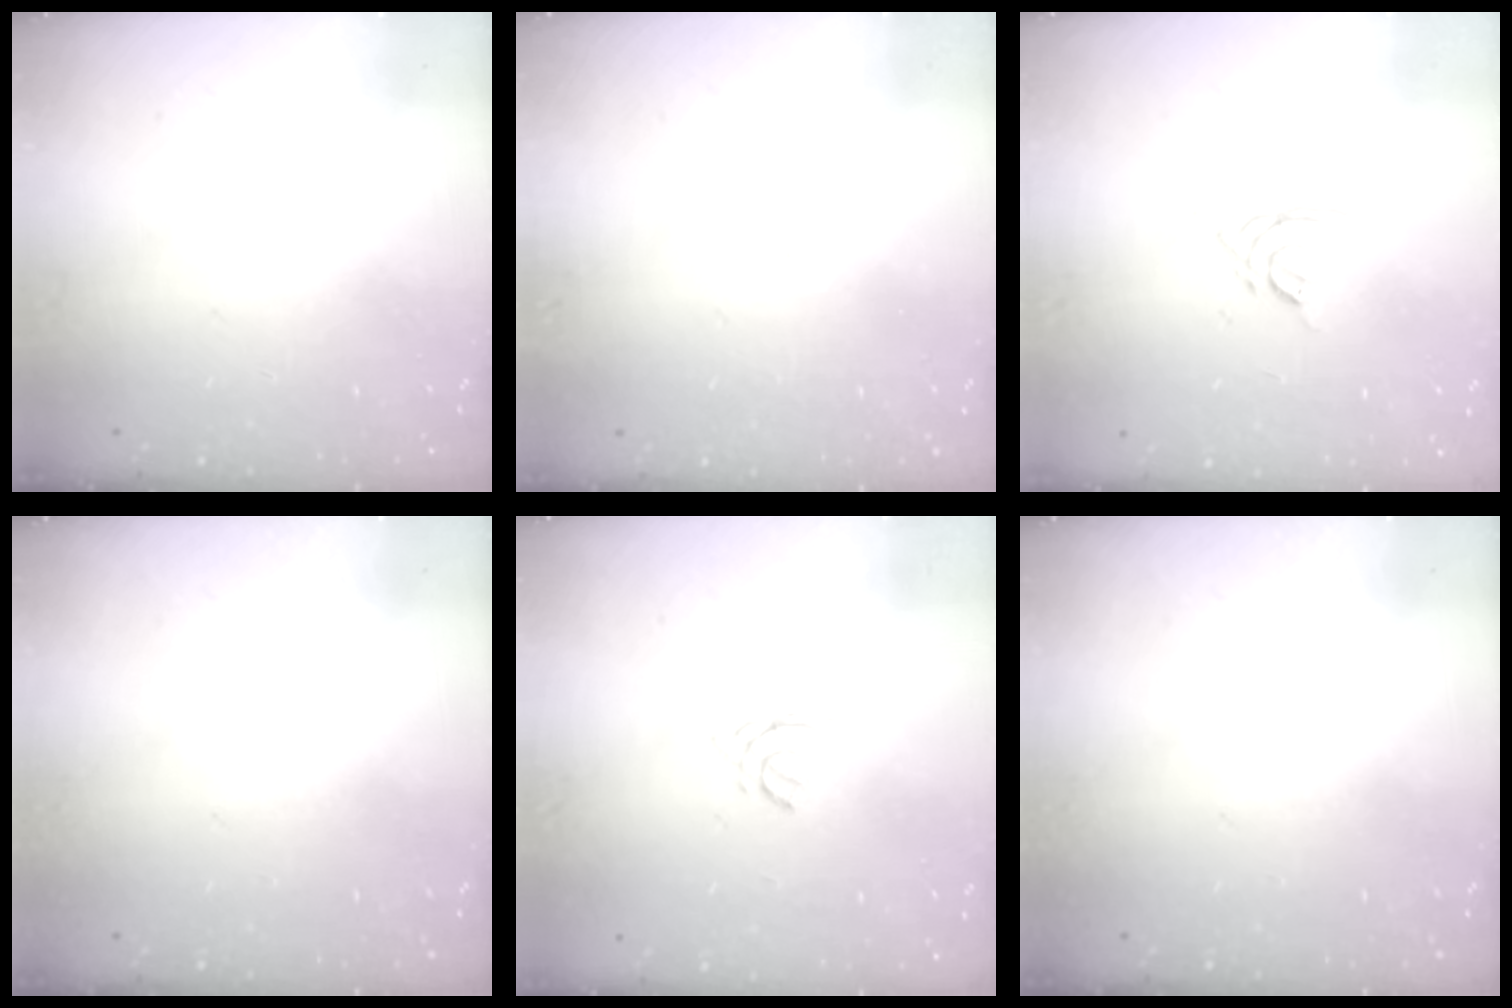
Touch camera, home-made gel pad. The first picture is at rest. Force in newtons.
{"total": 4.3, "press": 4.2, "slide": 0.9}
{"total": 2.7, "press": 2.7, "slide": 0.4}
{"total": 0.0}
{"total": 1.4, "press": 1.3, "slide": 0.3}
{"total": 0.0}